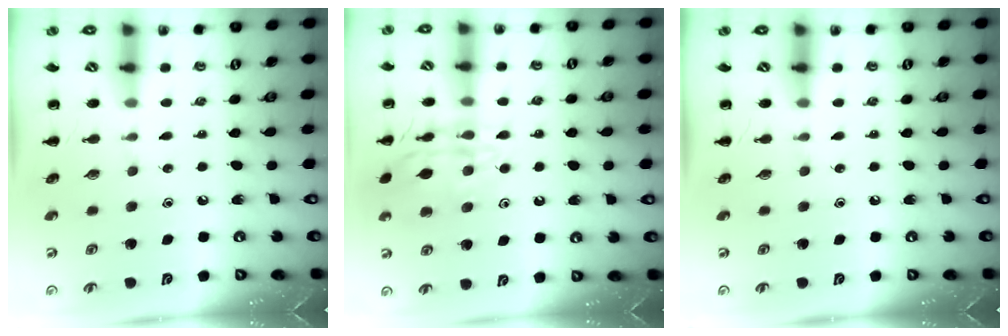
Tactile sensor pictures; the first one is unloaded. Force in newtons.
{"total": 13.5, "press": 13.5, "slide": 0.9}
{"total": 0.0}